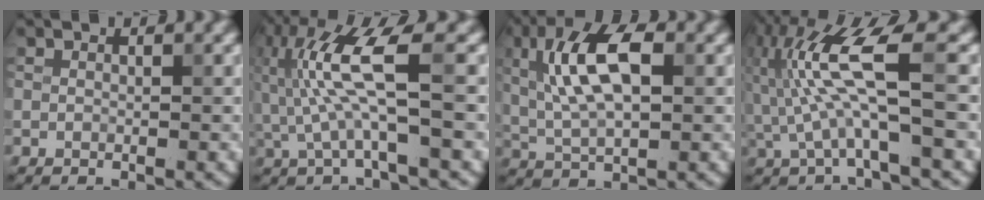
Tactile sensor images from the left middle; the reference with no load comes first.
{"total": 6.7, "force": [0.6, 1.0, 6.6], "torque": [-0.149, 0.013, 0.015]}
{"total": 7.5, "force": [1.6, 3.1, 6.6], "torque": [-0.127, 0.014, 0.023]}
{"total": 7.6, "force": [0.0, 1.3, 7.5], "torque": [-0.162, 0.020, -0.001]}